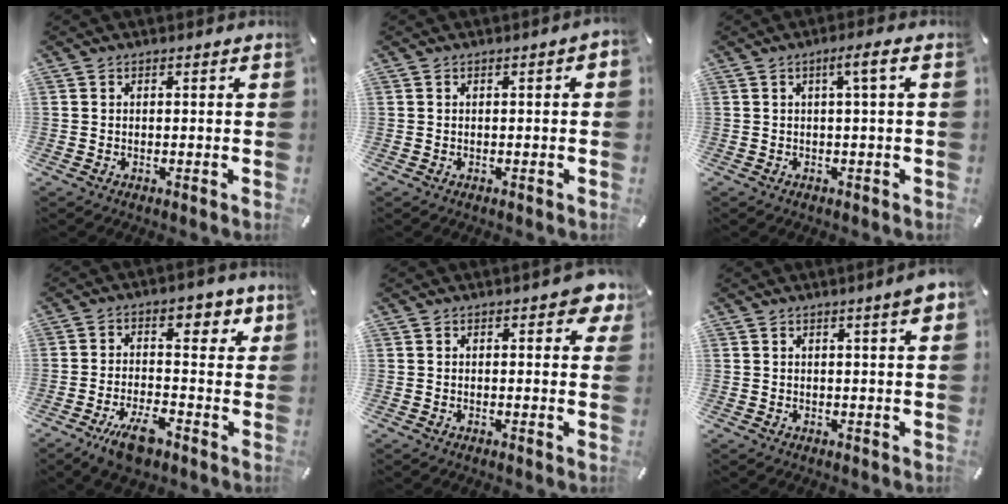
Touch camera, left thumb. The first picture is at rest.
{"total": 1.1, "force": [-0.3, 0.4, 1.0], "torque": [-0.017, 0.001, -0.006]}
{"total": 4.2, "force": [0.7, 0.2, 4.1], "torque": [-0.079, 0.001, 0.008]}
{"total": 11.8, "force": [-2.5, 7.1, 9.1], "torque": [-0.112, 0.010, -0.043]}
{"total": 3.9, "force": [1.9, 1.8, 2.9], "torque": [-0.038, -0.003, 0.028]}
{"total": 4.3, "force": [1.9, 0.6, 3.8], "torque": [-0.058, -0.005, 0.028]}